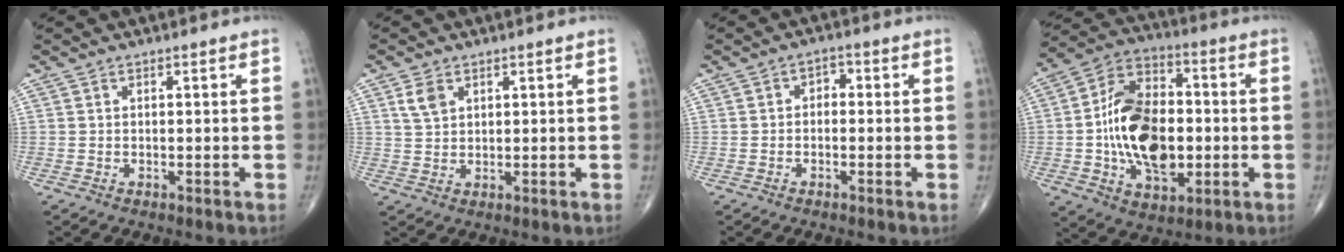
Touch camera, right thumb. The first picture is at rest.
{"total": 3.6, "force": [1.8, 2.3, 2.1], "torque": [-0.034, -0.003, 0.039]}
{"total": 2.5, "force": [-0.2, 1.9, 1.6], "torque": [-0.009, 0.014, -0.013]}
{"total": 20.0, "force": [-1.3, 12.4, 15.6], "torque": [-0.247, 0.021, -0.019]}